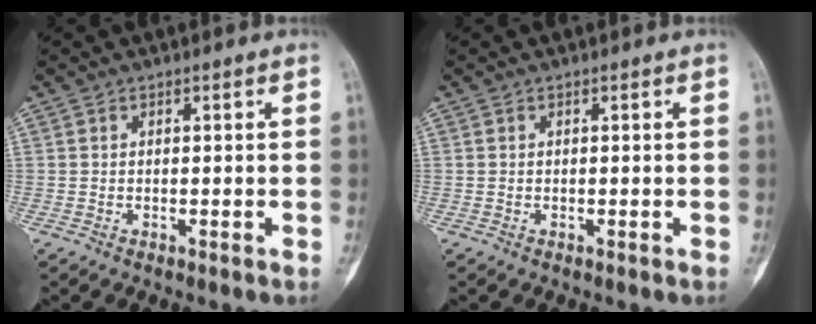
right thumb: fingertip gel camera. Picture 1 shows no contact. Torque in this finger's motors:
{"motor_torque": [0.01, 0.01, 0.04, 0.01, 0.00]}